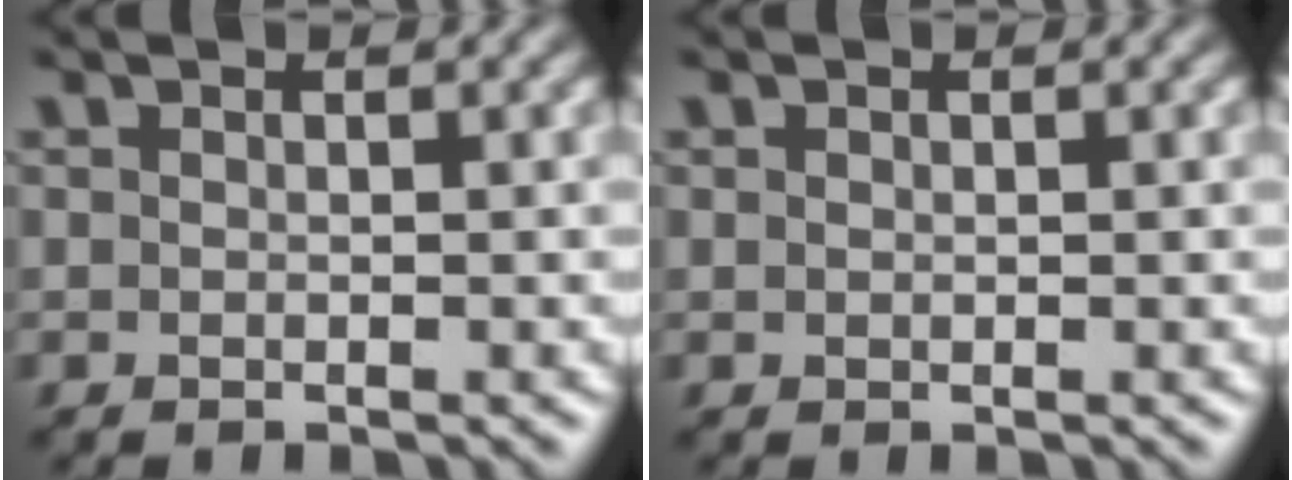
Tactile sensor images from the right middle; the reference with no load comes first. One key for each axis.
{"total": 0.0}